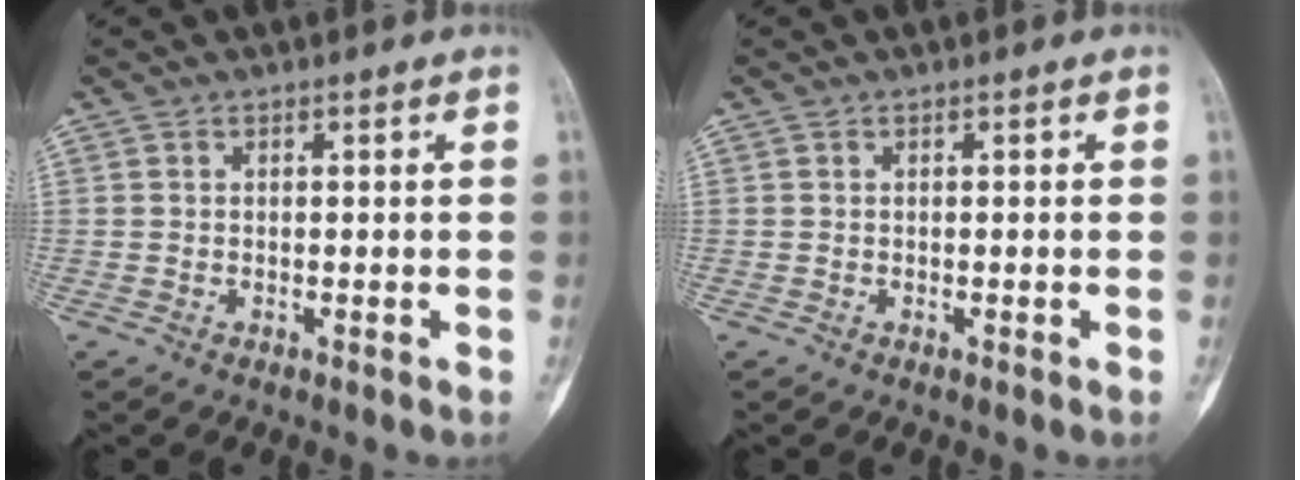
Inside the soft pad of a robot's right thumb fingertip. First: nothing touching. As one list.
[{"total": 0.0}]